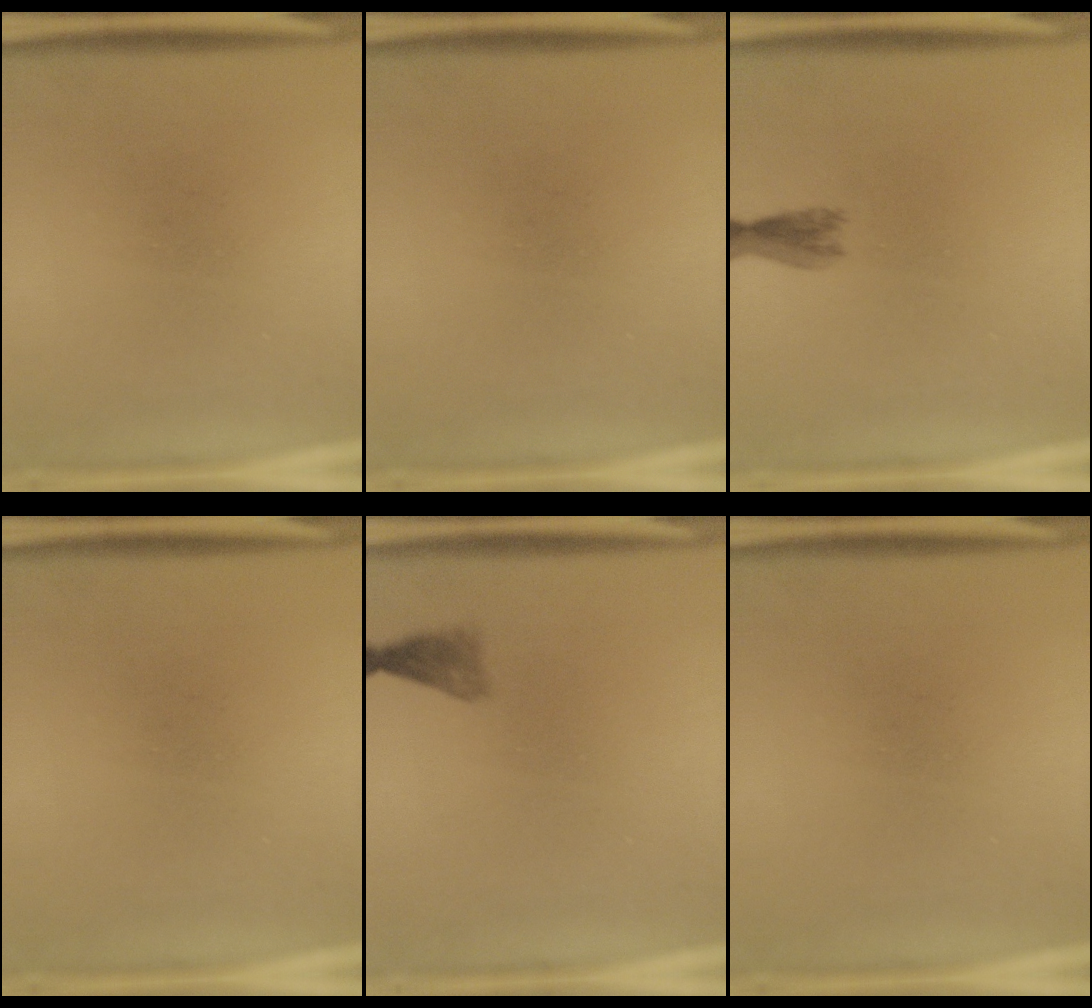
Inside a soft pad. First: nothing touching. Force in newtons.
{"total": 0.0}
{"total": 2.3}
{"total": 0.0}
{"total": 1.7}
{"total": 0.0}